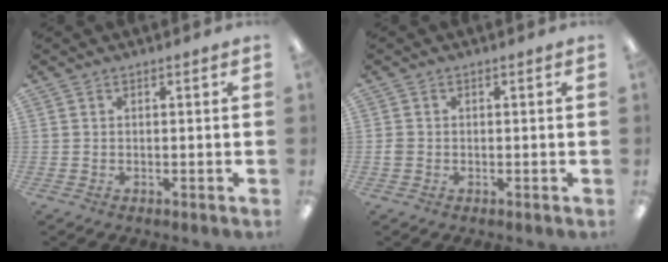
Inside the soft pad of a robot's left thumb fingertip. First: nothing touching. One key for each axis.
{"total": 1.3, "fx": -0.2, "fy": 1.1, "fz": 0.7, "tx": -0.012, "ty": 0.003, "tz": -0.004}